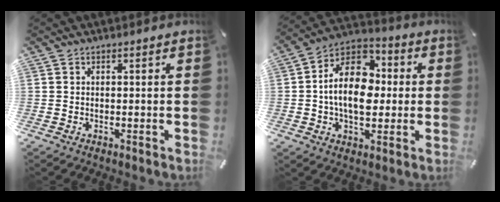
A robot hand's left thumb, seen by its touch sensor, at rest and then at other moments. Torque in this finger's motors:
{"motor_torque": [0.68, 1.17, 0.62, -0.20, 0.60]}